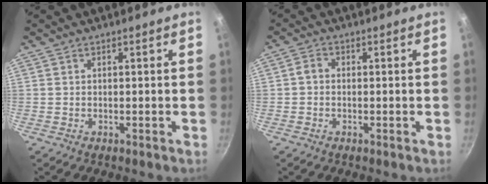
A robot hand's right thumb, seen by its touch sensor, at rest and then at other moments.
{"total": 1.8, "force": [0.2, 1.4, 1.1], "torque": [-0.018, 0.007, 0.002]}